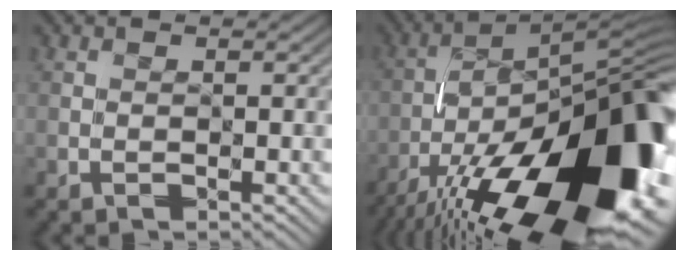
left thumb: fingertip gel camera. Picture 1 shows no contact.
{"total": 21.9, "force": [-12.3, 7.4, 16.5], "torque": [-0.273, -0.018, -0.197]}